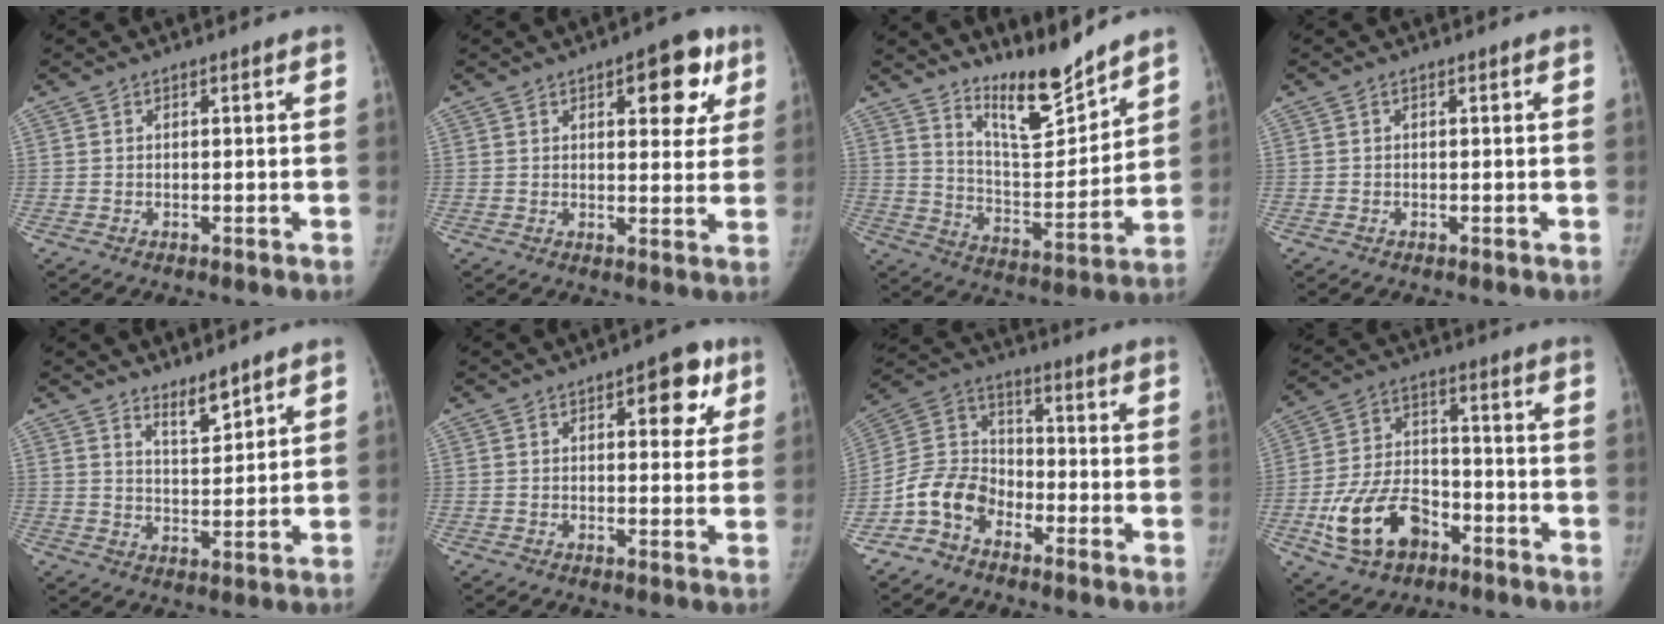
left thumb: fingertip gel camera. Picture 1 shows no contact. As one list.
[{"total": 9.9, "force": [4.5, 4.7, 7.5], "torque": [-0.051, -0.011, 0.051]}, {"total": 12.7, "force": [10.9, 2.3, 6.1], "torque": [-0.073, -0.092, 0.194]}, {"total": 0.0}, {"total": 5.2, "force": [4.3, 1.3, 2.6], "torque": [-0.031, -0.042, 0.076]}, {"total": 8.0, "force": [3.6, 3.9, 6.0], "torque": [-0.036, -0.008, 0.037]}, {"total": 9.7, "force": [-5.6, 6.8, 4.2], "torque": [-0.073, 0.052, -0.122]}, {"total": 14.8, "force": [-6.8, 9.4, 9.1], "torque": [-0.155, 0.037, -0.116]}]